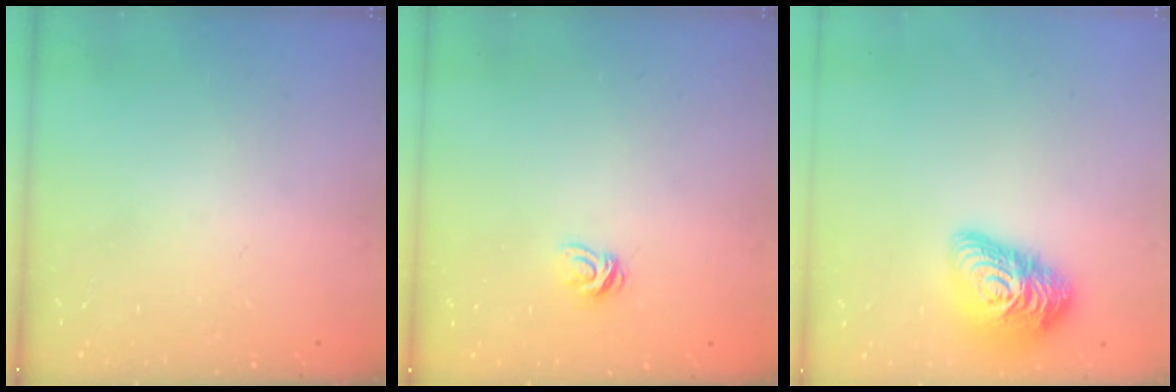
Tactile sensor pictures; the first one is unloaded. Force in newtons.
{"total": 4.9, "press": 4.8, "slide": 0.4}
{"total": 16.3, "press": 16.3, "slide": 1.0}